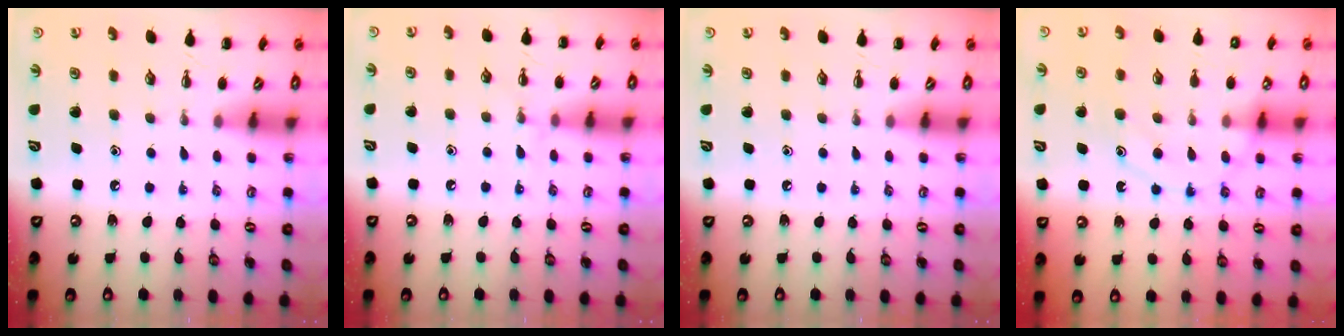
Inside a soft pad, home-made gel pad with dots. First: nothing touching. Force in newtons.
{"total": 5.9, "press": 5.7, "slide": 1.6}
{"total": 0.0}
{"total": 11.8, "press": 11.7, "slide": 1.1}